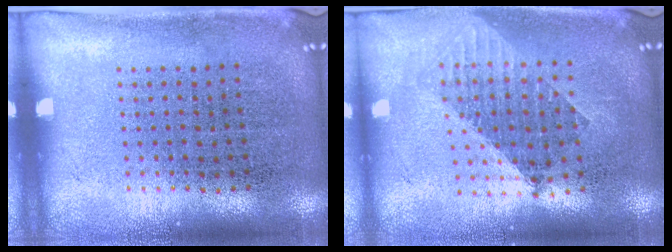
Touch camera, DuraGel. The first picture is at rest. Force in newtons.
{"total": 1.6, "press": 1.3, "slide": 0.8}